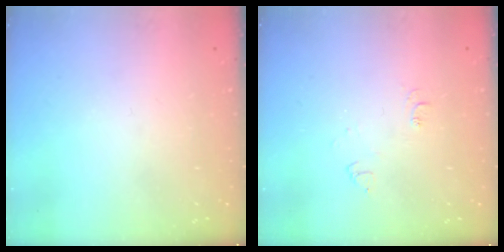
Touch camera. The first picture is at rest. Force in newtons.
{"total": 5.1, "press": 5.0, "slide": 0.6}